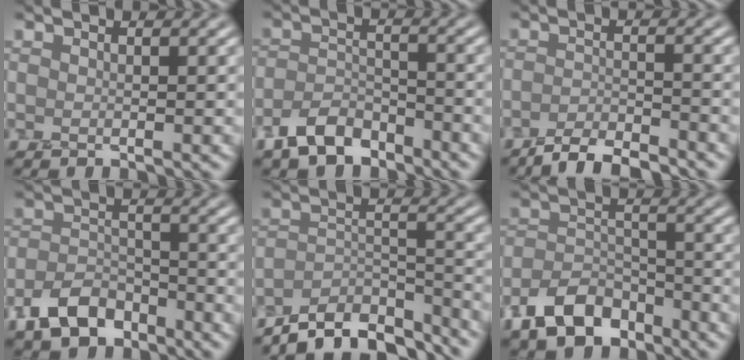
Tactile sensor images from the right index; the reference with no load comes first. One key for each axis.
{"total": 4.1, "fx": -3.1, "fy": 2.0, "fz": 1.8, "tx": -0.031, "ty": 0.000, "tz": -0.064}
{"total": 4.0, "fx": -3.5, "fy": 0.7, "fz": 1.8, "tx": -0.028, "ty": 0.003, "tz": -0.069}
{"total": 4.5, "fx": -3.0, "fy": 2.6, "fz": 2.2, "tx": -0.038, "ty": 0.002, "tz": -0.060}
{"total": 8.0, "fx": -7.0, "fy": 2.4, "fz": 3.0, "tx": -0.045, "ty": -0.008, "tz": -0.109}
{"total": 5.7, "fx": -4.0, "fy": 3.1, "fz": 2.7, "tx": -0.045, "ty": 0.000, "tz": -0.078}